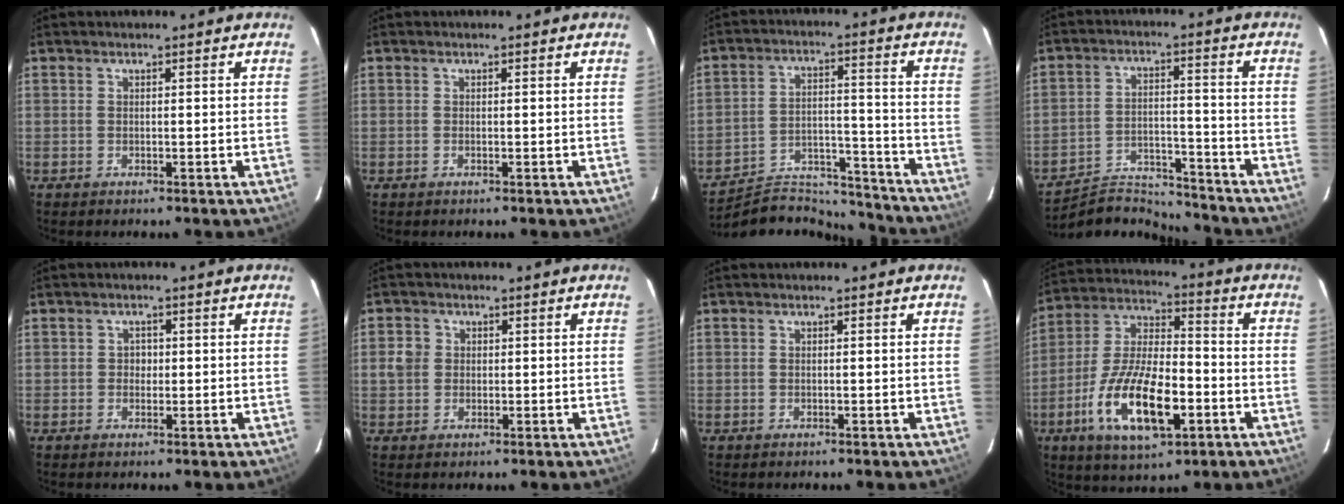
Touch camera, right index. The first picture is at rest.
{"total": 0.0}
{"total": 18.1, "force": [-17.2, 5.1, 2.3], "torque": [-0.051, 0.045, -0.250]}
{"total": 11.2, "force": [-10.9, 2.3, 0.0], "torque": [-0.022, 0.022, -0.176]}
{"total": 1.6, "force": [-0.2, 1.6, 0.3], "torque": [-0.002, 0.005, -0.002]}
{"total": 3.1, "force": [0.0, 3.0, 1.0], "torque": [-0.017, 0.009, -0.003]}
{"total": 0.0}
{"total": 18.0, "force": [-6.7, 7.2, 15.1], "torque": [-0.304, -0.010, -0.116]}